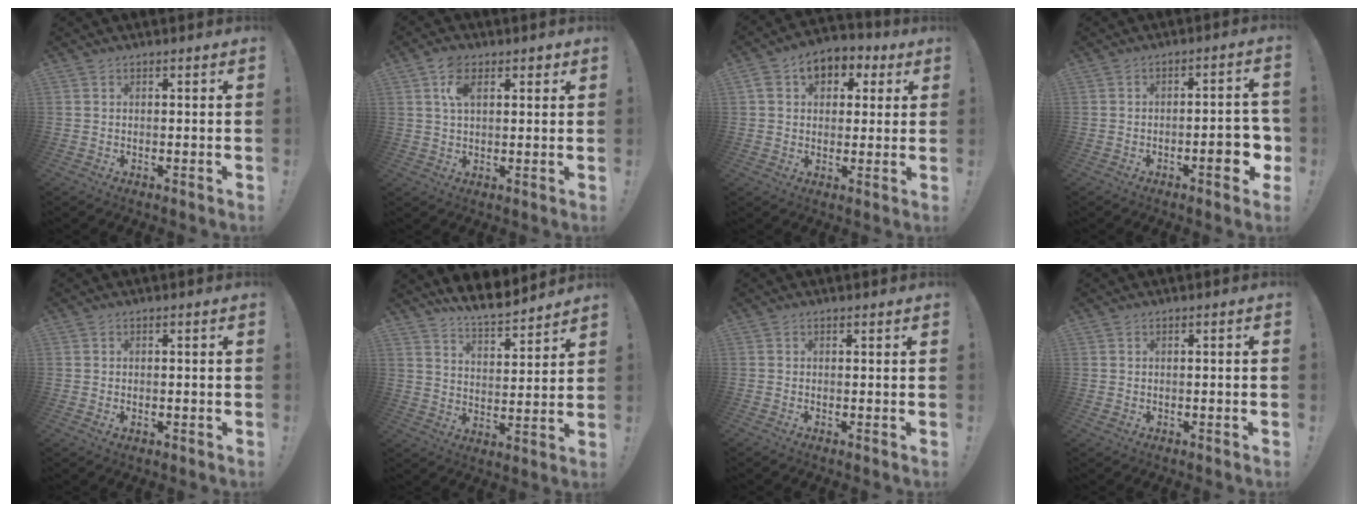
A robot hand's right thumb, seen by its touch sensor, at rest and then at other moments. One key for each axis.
{"total": 7.2, "fx": 2.7, "fy": 4.3, "fz": 5.1, "tx": -0.080, "ty": 0.002, "tz": 0.047}
{"total": 8.7, "fx": 2.8, "fy": 6.9, "fz": 4.6, "tx": -0.072, "ty": 0.001, "tz": 0.057}
{"total": 9.0, "fx": -2.7, "fy": 2.9, "fz": 8.1, "tx": -0.096, "ty": 0.007, "tz": -0.041}
{"total": 0.9, "fx": -0.5, "fy": 0.3, "fz": 0.7, "tx": -0.004, "ty": -0.002, "tz": -0.011}
{"total": 9.0, "fx": 8.3, "fy": 1.6, "fz": 3.0, "tx": -0.058, "ty": -0.066, "tz": 0.151}
{"total": 0.8, "fx": -0.1, "fy": -0.5, "fz": 0.6, "tx": -0.003, "ty": -0.005, "tz": -0.004}
{"total": 1.1, "fx": -0.7, "fy": -0.1, "fz": 0.8, "tx": -0.013, "ty": 0.001, "tz": -0.012}